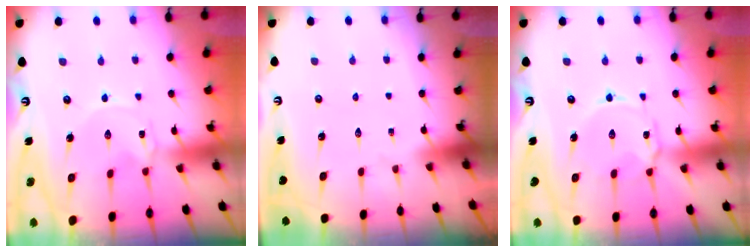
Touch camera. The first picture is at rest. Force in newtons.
{"total": 0.0}
{"total": 4.9, "press": 4.9, "slide": 0.4}